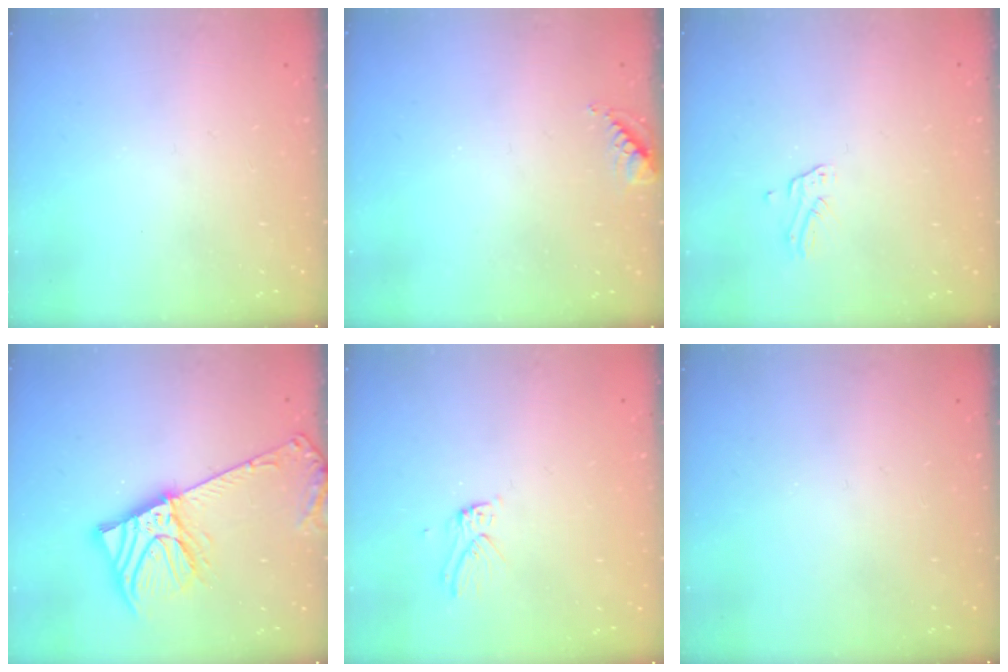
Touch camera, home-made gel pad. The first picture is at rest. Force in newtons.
{"total": 4.6, "press": 4.6, "slide": 0.5}
{"total": 1.4, "press": 1.4, "slide": 0.1}
{"total": 15.5, "press": 15.2, "slide": 3.0}
{"total": 3.9, "press": 3.9, "slide": 0.5}
{"total": 0.0}